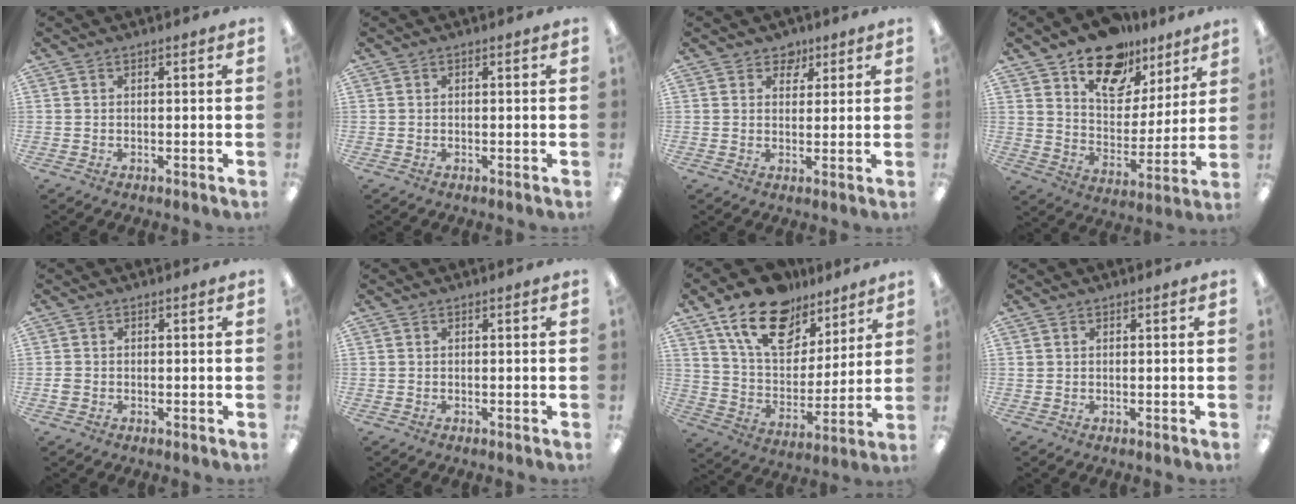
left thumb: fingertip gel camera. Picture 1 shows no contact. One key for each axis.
{"total": 0.0}
{"total": 3.9, "fx": 2.7, "fy": 2.8, "fz": 0.6, "tx": 0.001, "ty": -0.013, "tz": 0.045}
{"total": 16.2, "fx": 11.8, "fy": 8.9, "fz": 6.4, "tx": -0.103, "ty": -0.072, "tz": 0.213}
{"total": 1.3, "fx": -0.3, "fy": 1.1, "fz": 0.6, "tx": -0.009, "ty": 0.003, "tz": -0.006}
{"total": 0.0}
{"total": 18.2, "fx": 12.3, "fy": 10.0, "fz": 8.9, "tx": -0.162, "ty": -0.062, "tz": 0.221}
{"total": 0.6, "fx": 0.4, "fy": 0.4, "fz": 0.1, "tx": -0.002, "ty": 0.001, "tz": 0.008}